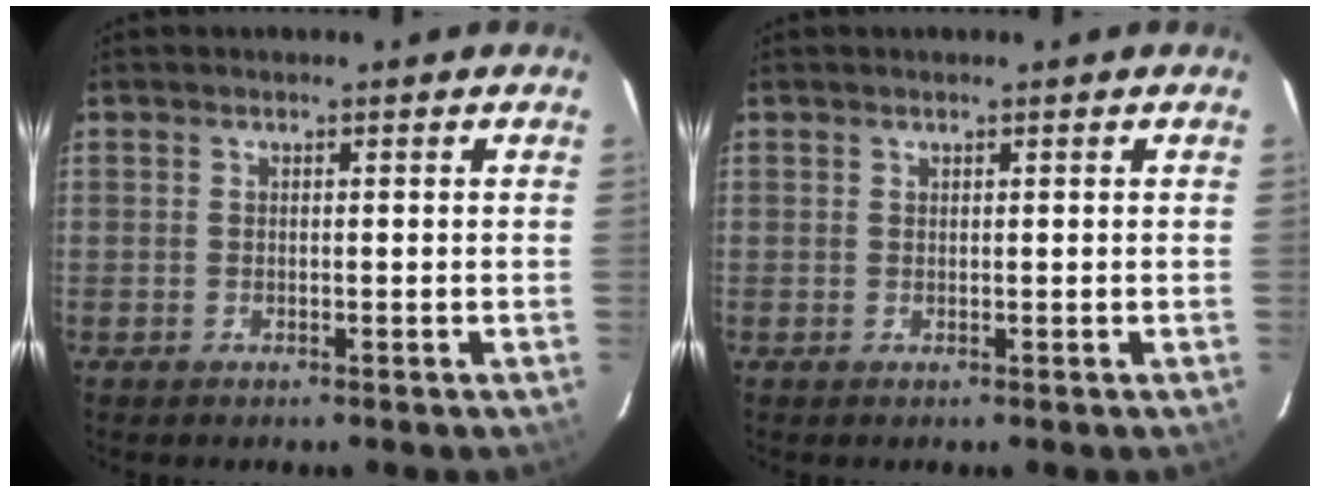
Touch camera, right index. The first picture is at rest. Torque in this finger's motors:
{"motor_torque": [0.02, 0.04, 0.11, 0.01]}